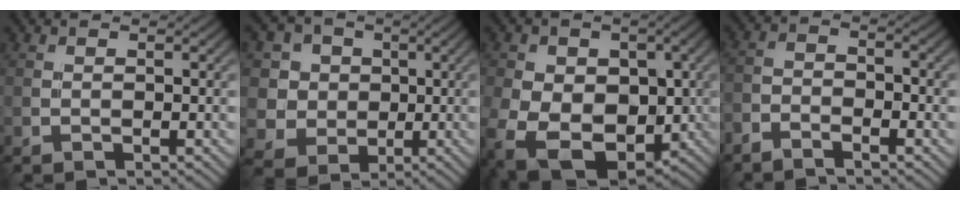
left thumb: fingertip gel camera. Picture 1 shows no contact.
{"total": 8.4, "force": [1.6, 7.6, 3.0], "torque": [-0.110, 0.004, 0.016]}
{"total": 14.2, "force": [-3.6, 10.1, 9.3], "torque": [-0.166, -0.028, -0.051]}
{"total": 3.7, "force": [-3.1, 1.1, 1.7], "torque": [-0.036, -0.005, -0.071]}